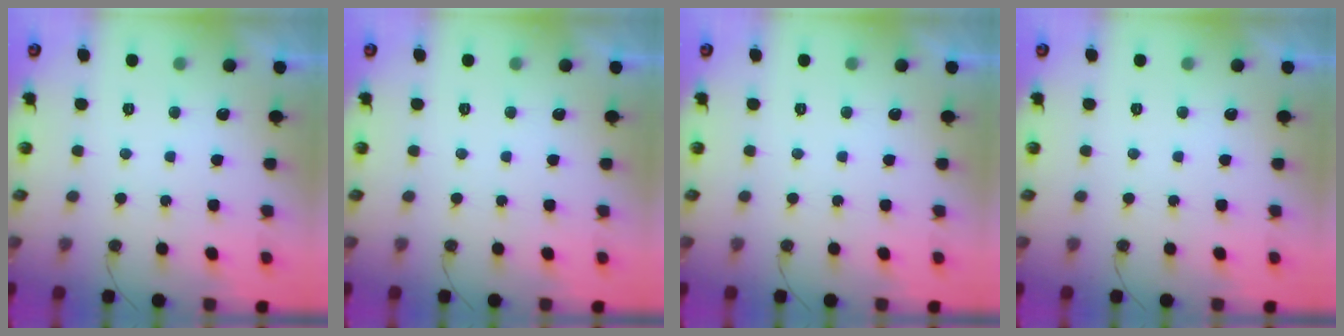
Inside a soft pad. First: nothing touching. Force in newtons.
{"total": 0.0}
{"total": 0.0}
{"total": 0.0}